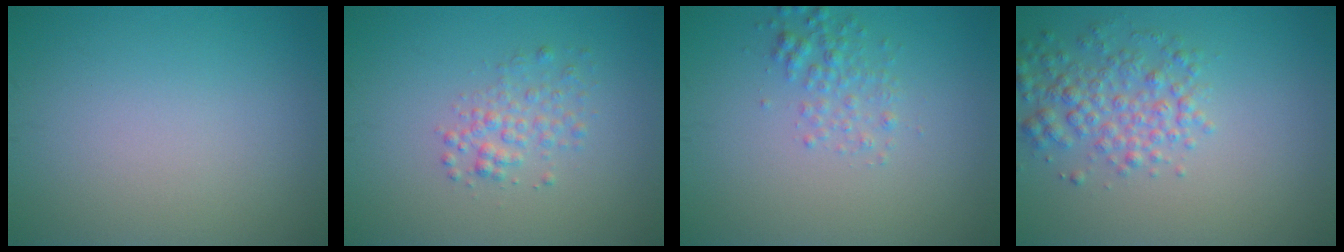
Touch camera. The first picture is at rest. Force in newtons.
{"total": 2.1, "press": 2.1, "slide": 0.1}
{"total": 2.0, "press": 2.0, "slide": 0.1}
{"total": 3.7, "press": 3.7, "slide": 0.2}